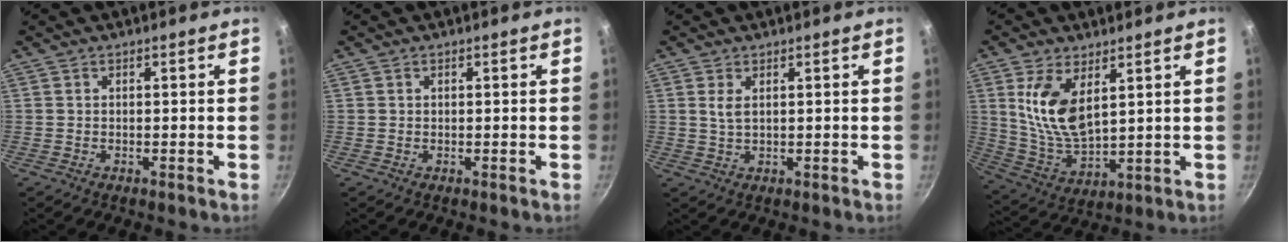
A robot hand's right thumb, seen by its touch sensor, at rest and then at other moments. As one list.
[{"total": 0.0}, {"total": 2.4, "force": [0.8, 1.1, 1.9], "torque": [-0.037, -0.006, 0.018]}, {"total": 12.0, "force": [4.2, 6.0, 9.5], "torque": [-0.181, -0.035, 0.092]}]